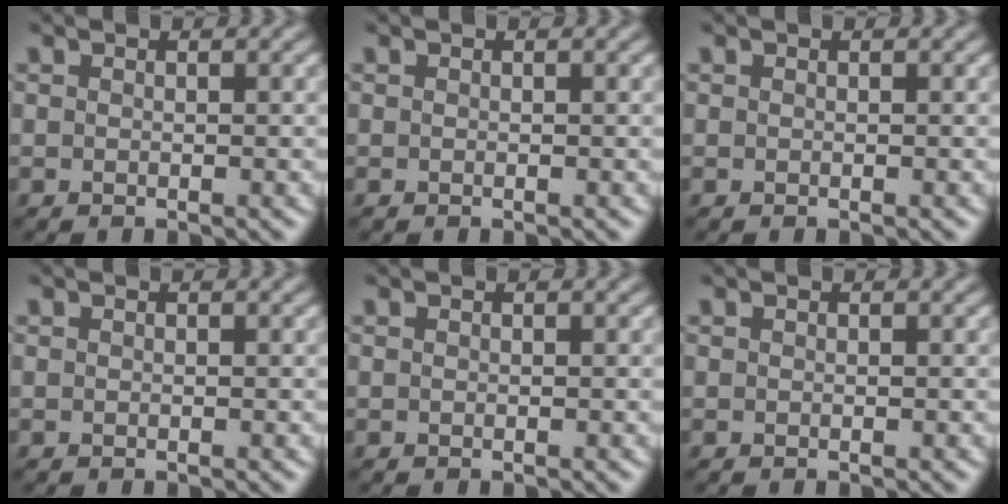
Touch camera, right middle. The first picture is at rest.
{"total": 0.0}
{"total": 0.0}
{"total": 0.0}
{"total": 0.0}
{"total": 0.0}